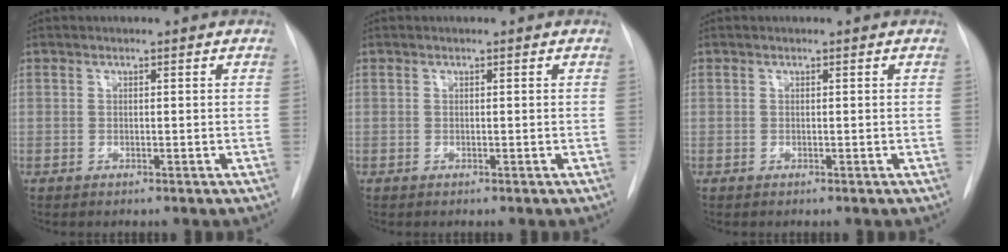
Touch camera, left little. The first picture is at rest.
{"total": 0.0}
{"total": 0.0}